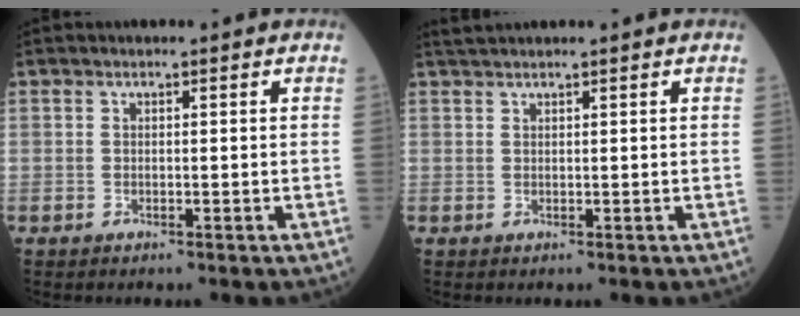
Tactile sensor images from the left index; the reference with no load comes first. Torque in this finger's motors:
{"motor_torque": [0.31, -0.32, -0.01, -0.01]}